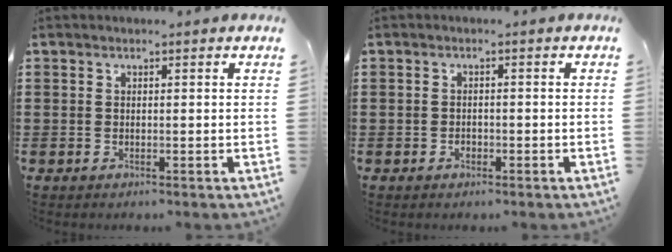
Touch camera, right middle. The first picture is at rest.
{"total": 0.9, "force": [-0.5, 0.6, 0.4], "torque": [-0.010, -0.001, -0.010]}